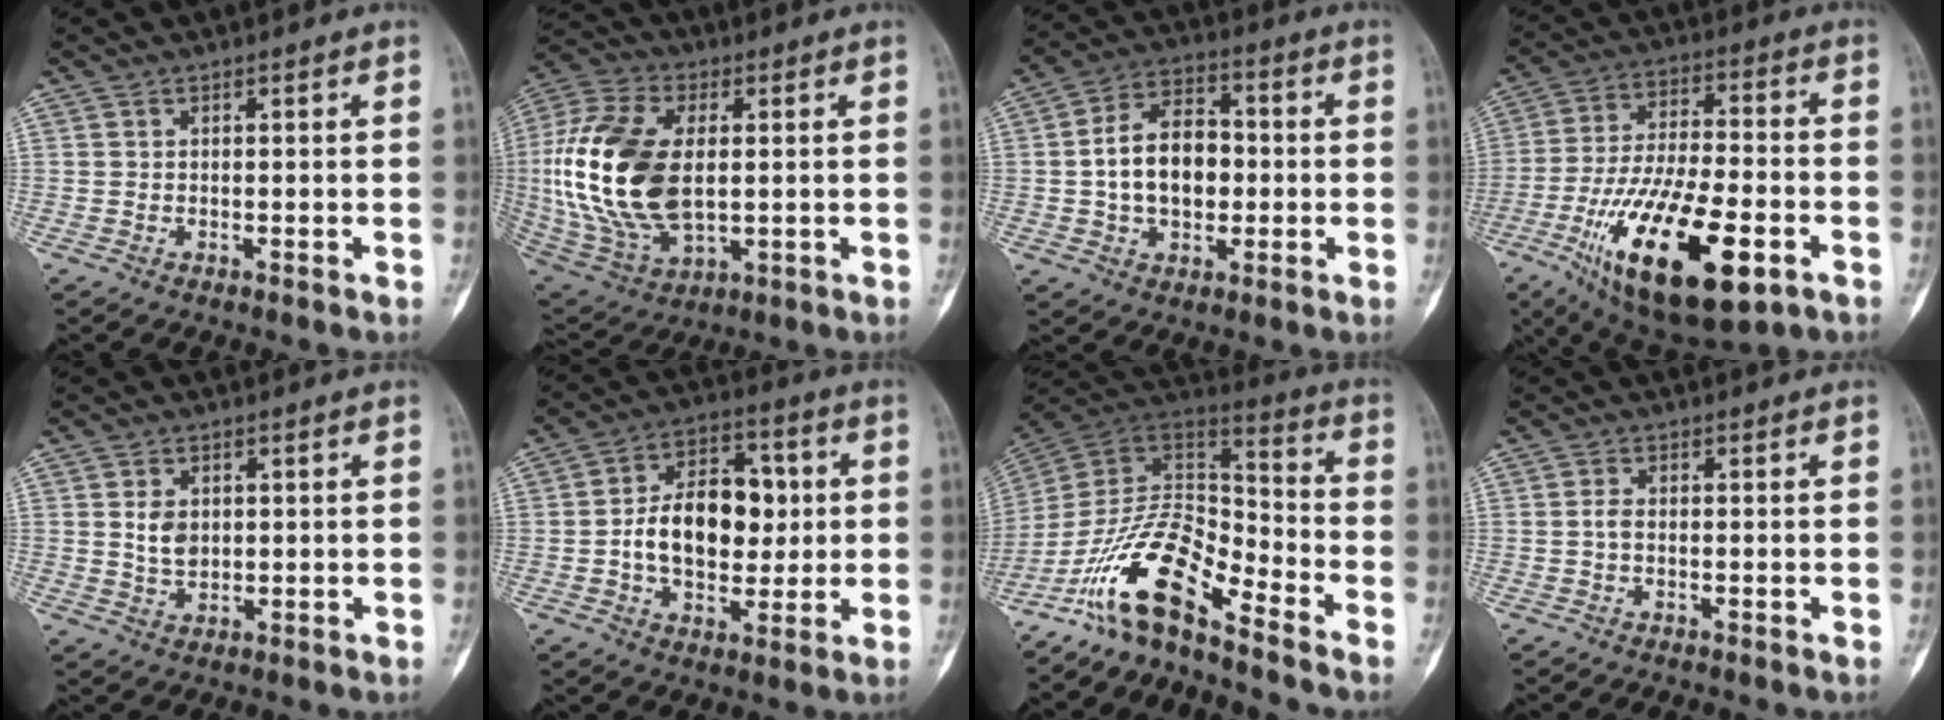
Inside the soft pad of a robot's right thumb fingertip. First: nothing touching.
{"total": 22.9, "force": [1.0, 13.1, 18.7], "torque": [-0.395, -0.008, 0.025]}
{"total": 12.6, "force": [-0.4, 8.5, 9.4], "torque": [-0.135, 0.026, -0.014]}
{"total": 25.0, "force": [-9.5, 9.8, 21.0], "torque": [-0.400, 0.017, -0.149]}
{"total": 4.3, "force": [0.8, 3.1, 2.9], "torque": [-0.034, -0.005, 0.018]}
{"total": 15.4, "force": [0.3, 10.0, 11.7], "torque": [-0.153, 0.024, 0.004]}
{"total": 16.0, "force": [-10.9, 5.5, 10.4], "torque": [-0.179, 0.096, -0.209]}
{"total": 1.5, "force": [-0.2, 0.9, 1.2], "torque": [-0.018, 0.003, -0.007]}